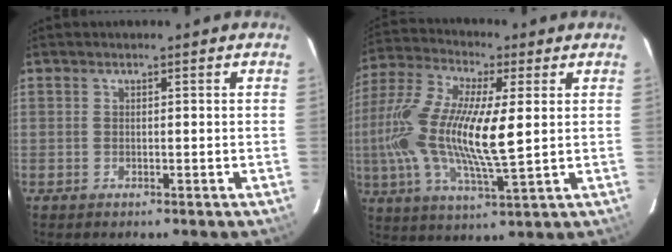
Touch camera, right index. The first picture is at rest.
{"total": 20.3, "force": [1.4, 6.1, 19.3], "torque": [-0.361, -0.005, 0.016]}